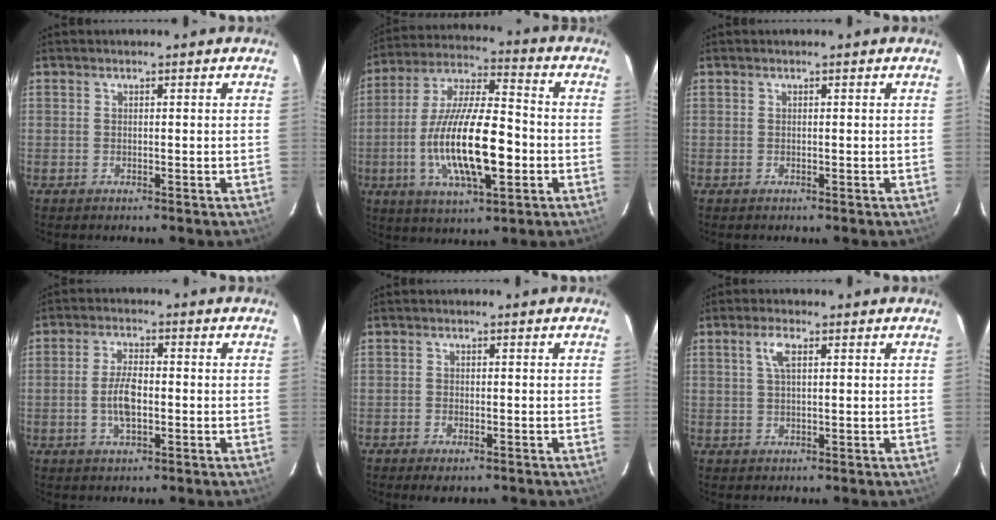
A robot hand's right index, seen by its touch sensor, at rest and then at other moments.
{"total": 18.8, "force": [-4.4, 5.6, 17.4], "torque": [-0.338, -0.007, -0.079]}
{"total": 0.0}
{"total": 6.0, "force": [-1.1, 2.6, 5.3], "torque": [-0.106, 0.003, -0.018]}
{"total": 3.0, "force": [-1.9, 1.4, 1.7], "torque": [-0.043, -0.008, -0.033]}
{"total": 3.3, "force": [1.2, 1.2, 2.8], "torque": [-0.057, 0.007, 0.024]}